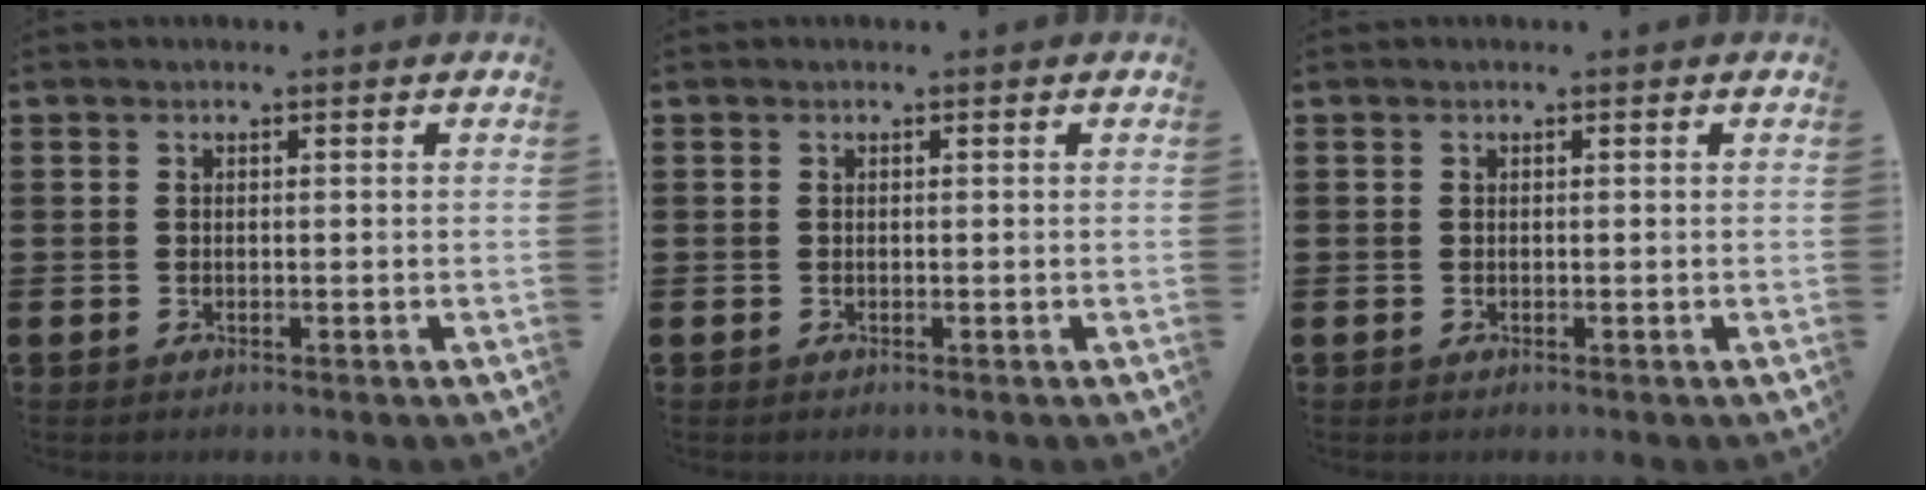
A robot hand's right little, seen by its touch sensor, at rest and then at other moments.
{"total": 0.0}
{"total": 0.0}